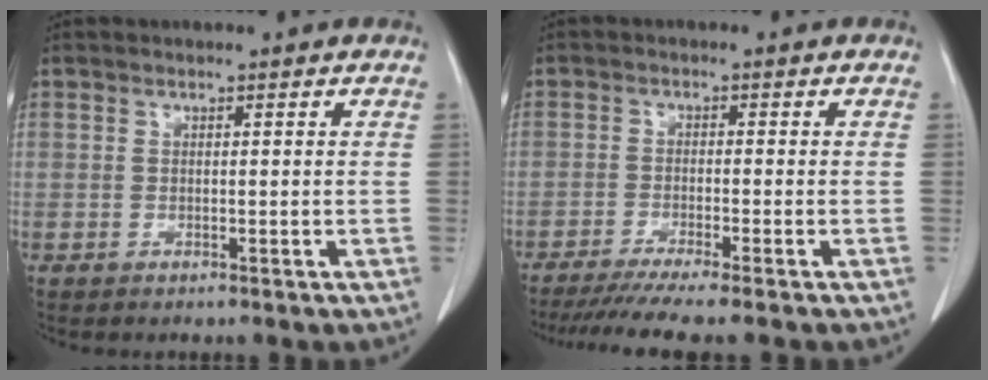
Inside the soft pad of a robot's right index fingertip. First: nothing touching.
{"total": 8.7, "force": [-7.3, -0.9, 4.6], "torque": [-0.057, -0.024, -0.115]}